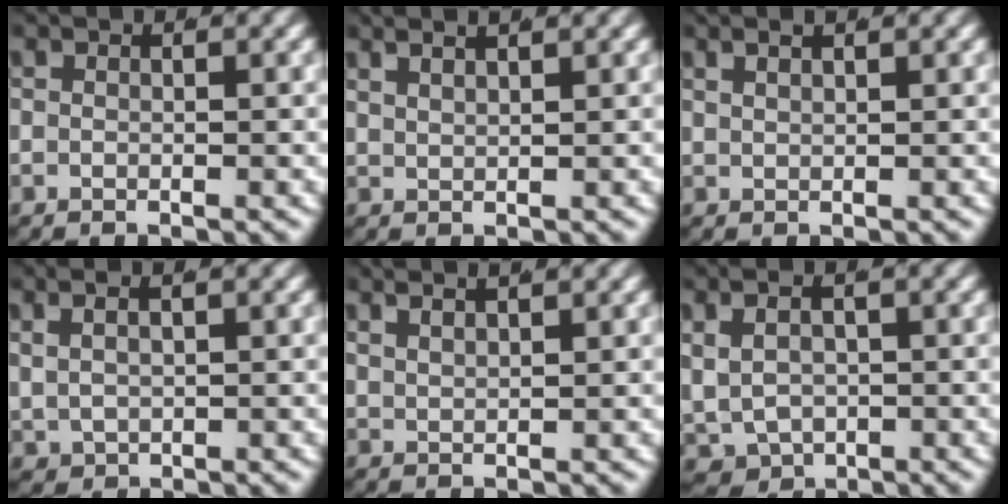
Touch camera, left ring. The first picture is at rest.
{"total": 3.1, "force": [2.8, 0.4, 1.3], "torque": [-0.016, 0.011, 0.049]}
{"total": 1.9, "force": [1.7, 0.0, 0.8], "torque": [-0.011, 0.008, 0.031]}
{"total": 2.6, "force": [1.4, 1.5, 1.6], "torque": [-0.027, 0.005, 0.035]}
{"total": 3.5, "force": [3.1, 0.5, 1.4], "torque": [-0.019, 0.011, 0.054]}
{"total": 7.2, "force": [-0.9, 6.3, 3.2], "torque": [-0.080, -0.037, 0.003]}